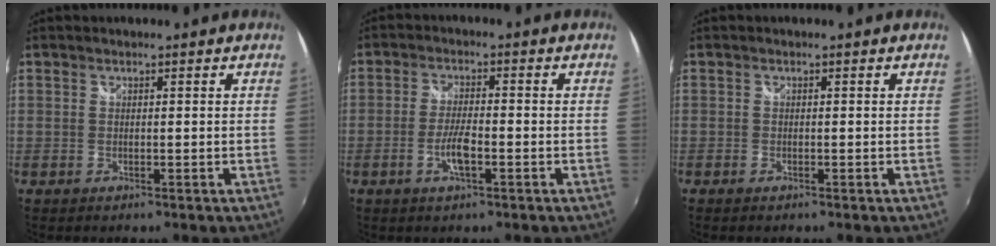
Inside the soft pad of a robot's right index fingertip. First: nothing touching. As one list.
[{"total": 4.7, "force": [-2.0, 1.2, 4.1], "torque": [-0.088, -0.001, -0.038]}, {"total": 0.8, "force": [-0.7, 0.3, 0.3], "torque": [-0.006, -0.004, -0.015]}]